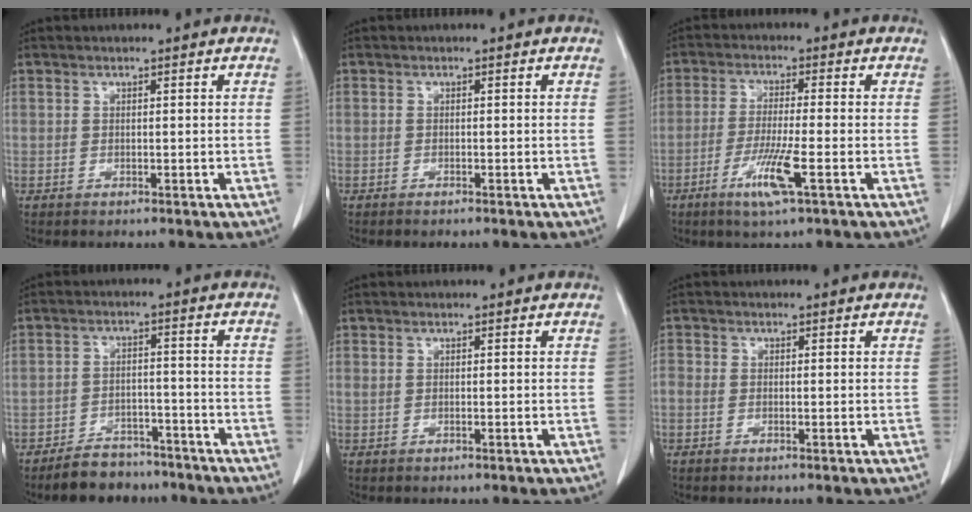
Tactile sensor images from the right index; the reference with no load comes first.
{"total": 0.6, "force": [-0.6, 0.0, 0.3], "torque": [-0.011, -0.001, -0.009]}
{"total": 6.9, "force": [-3.1, -0.1, 6.2], "torque": [-0.122, -0.015, -0.057]}
{"total": 7.4, "force": [-6.4, 3.4, 1.6], "torque": [-0.024, 0.004, -0.099]}
{"total": 0.0}
{"total": 1.5, "force": [-0.8, 1.0, 0.9], "torque": [-0.025, 0.004, -0.014]}